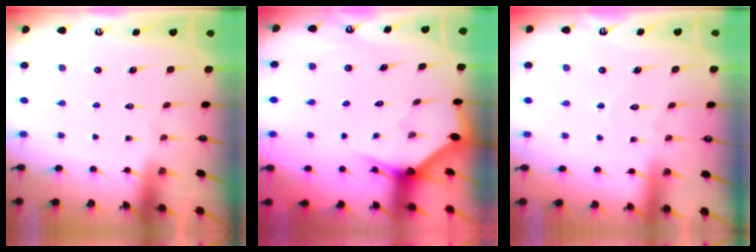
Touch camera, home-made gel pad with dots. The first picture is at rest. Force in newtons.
{"total": 2.7, "press": 2.7, "slide": 0.0}
{"total": 4.2, "press": 4.2, "slide": 0.4}